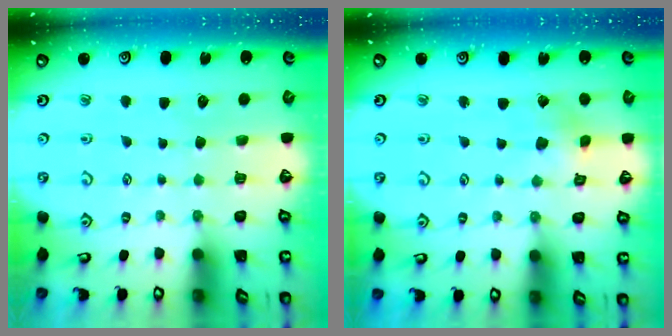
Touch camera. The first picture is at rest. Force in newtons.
{"total": 2.6, "press": 2.6, "slide": 0.2}